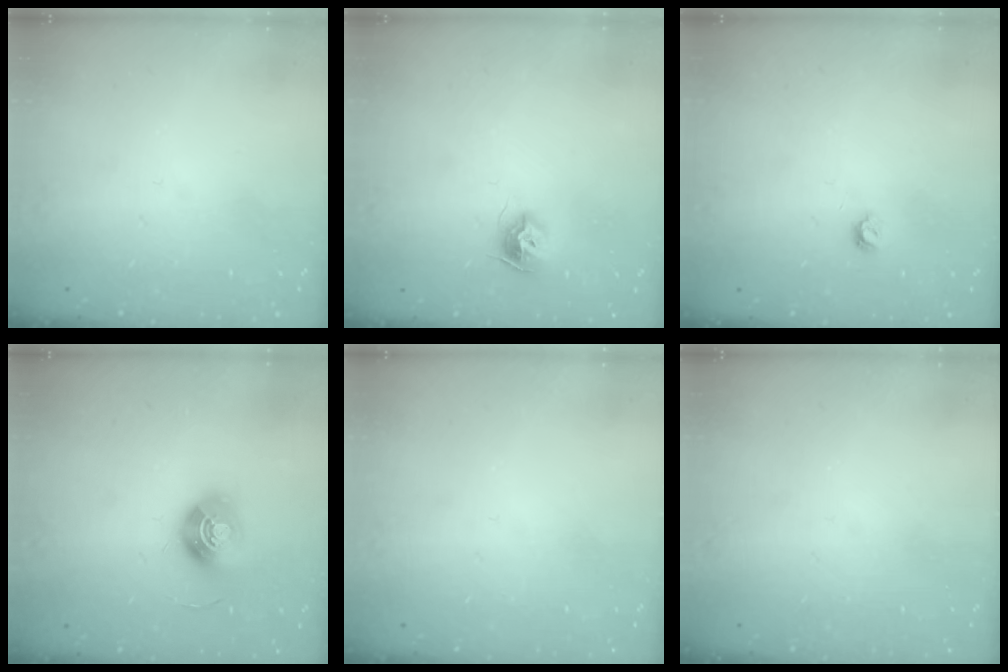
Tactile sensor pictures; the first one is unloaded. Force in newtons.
{"total": 8.0, "press": 7.9, "slide": 0.5}
{"total": 3.8, "press": 3.7, "slide": 0.6}
{"total": 10.0, "press": 10.0, "slide": 0.4}
{"total": 0.0}
{"total": 0.0}